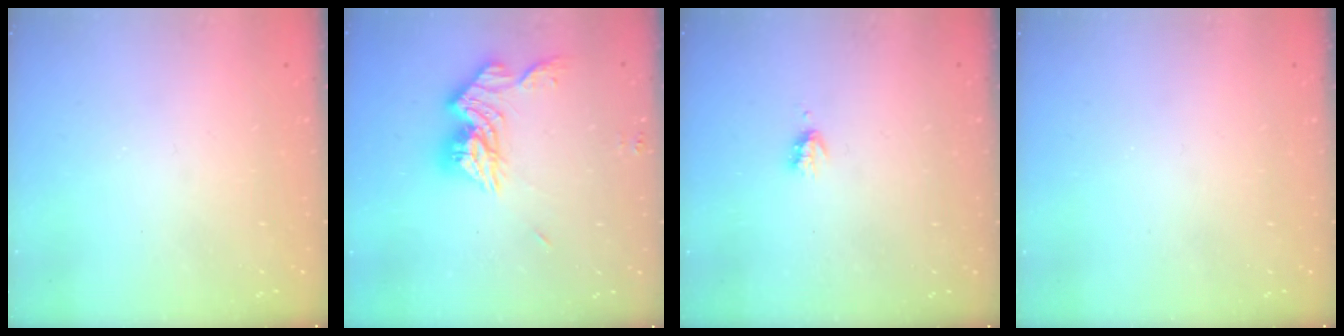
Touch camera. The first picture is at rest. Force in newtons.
{"total": 14.1, "press": 14.1, "slide": 1.2}
{"total": 2.9, "press": 2.8, "slide": 0.5}
{"total": 0.0}